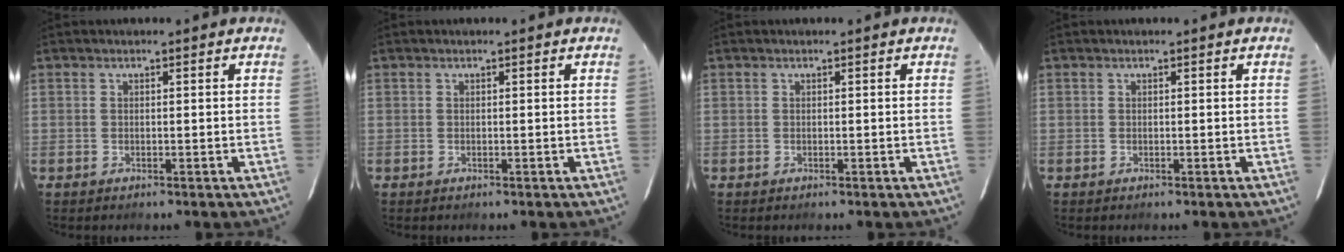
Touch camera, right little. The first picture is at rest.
{"total": 0.0}
{"total": 0.0}
{"total": 0.0}